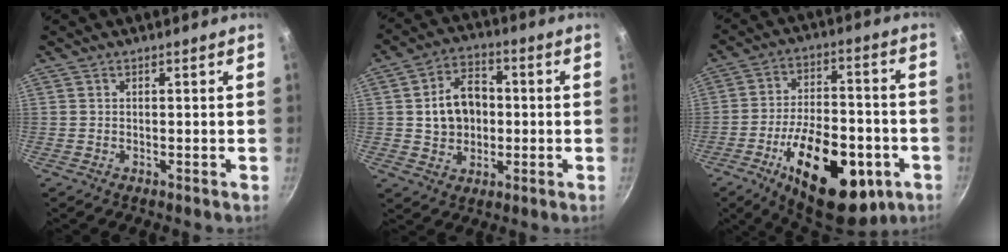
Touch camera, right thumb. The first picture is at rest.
{"total": 10.5, "force": [0.3, 8.1, 6.7], "torque": [-0.085, 0.020, 0.004]}
{"total": 24.1, "force": [-9.5, 12.1, 18.6], "torque": [-0.250, 0.033, -0.133]}